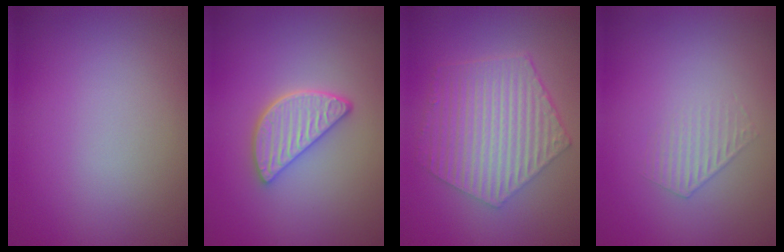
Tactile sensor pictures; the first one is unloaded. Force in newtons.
{"total": 3.9, "press": 3.2, "slide": 2.2}
{"total": 6.7, "press": 4.9, "slide": 4.6}
{"total": 1.0, "press": 0.4, "slide": 0.9}